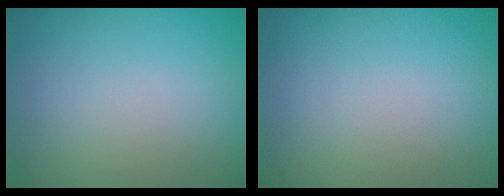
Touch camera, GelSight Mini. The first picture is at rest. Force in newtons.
{"total": 0.0}